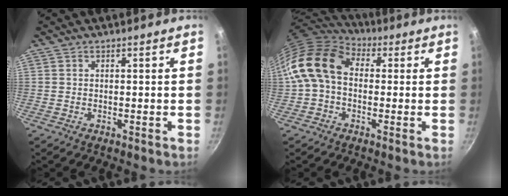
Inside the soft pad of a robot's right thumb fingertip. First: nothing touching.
{"total": 14.3, "force": [1.3, 10.3, 9.8], "torque": [-0.166, 0.029, 0.003]}